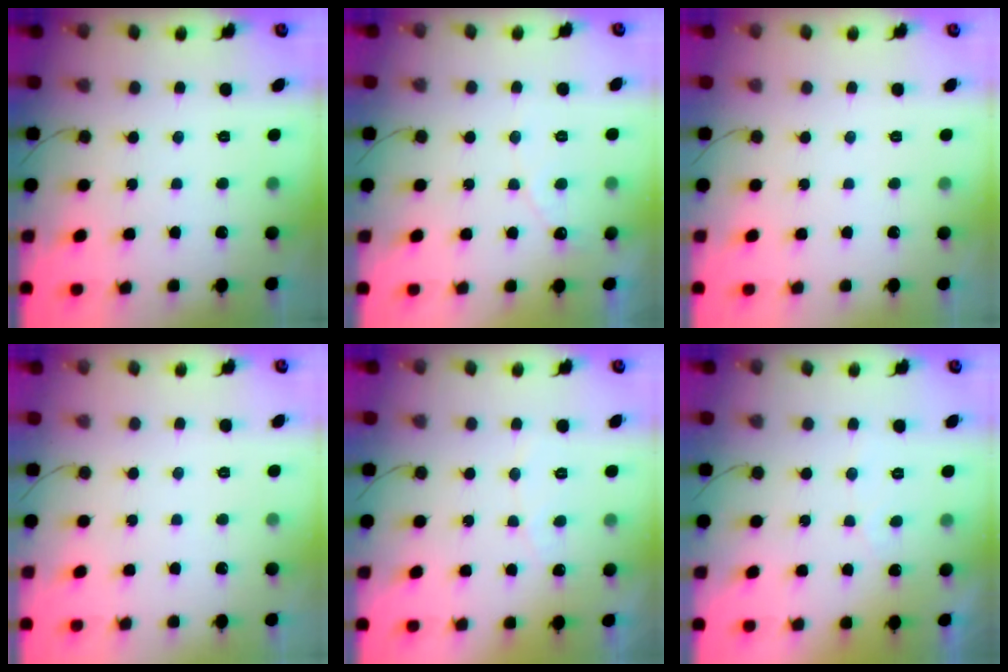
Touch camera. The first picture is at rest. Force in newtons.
{"total": 3.9, "press": 3.9, "slide": 0.2}
{"total": 0.0}
{"total": 0.0}
{"total": 2.8, "press": 2.8, "slide": 0.2}
{"total": 2.2, "press": 2.2, "slide": 0.1}